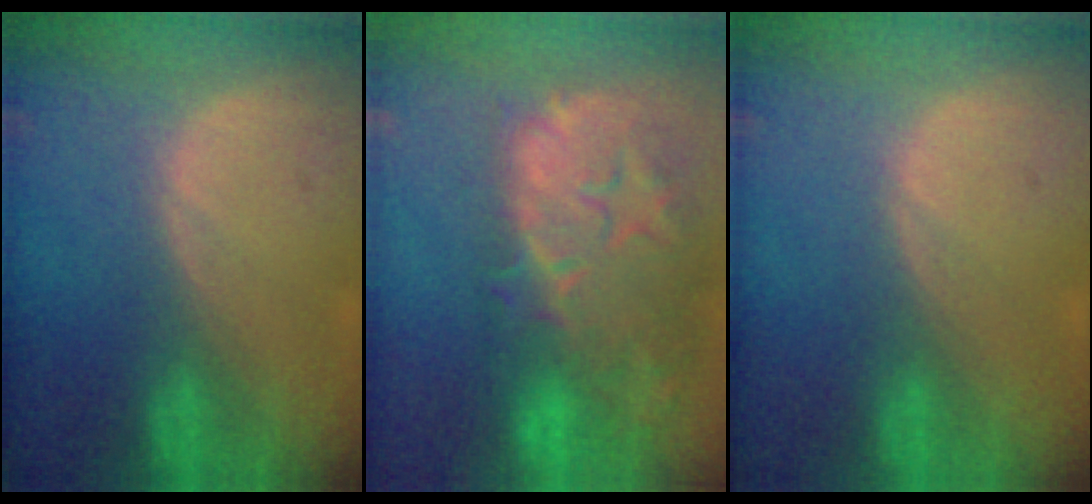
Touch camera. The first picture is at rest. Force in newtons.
{"total": 14.4, "press": 11.8, "slide": 8.2}
{"total": 0.0}